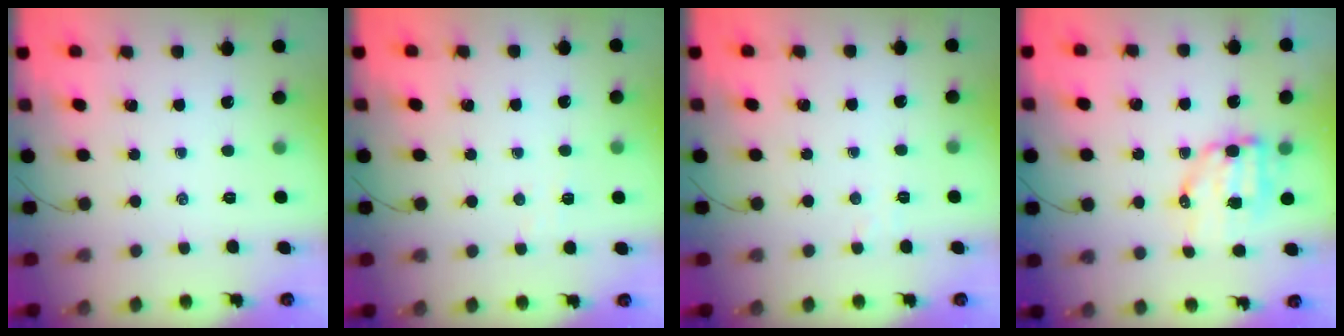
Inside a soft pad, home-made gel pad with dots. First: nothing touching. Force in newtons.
{"total": 2.7, "press": 2.6, "slide": 0.8}
{"total": 2.5, "press": 2.4, "slide": 0.7}
{"total": 7.9, "press": 7.7, "slide": 1.7}